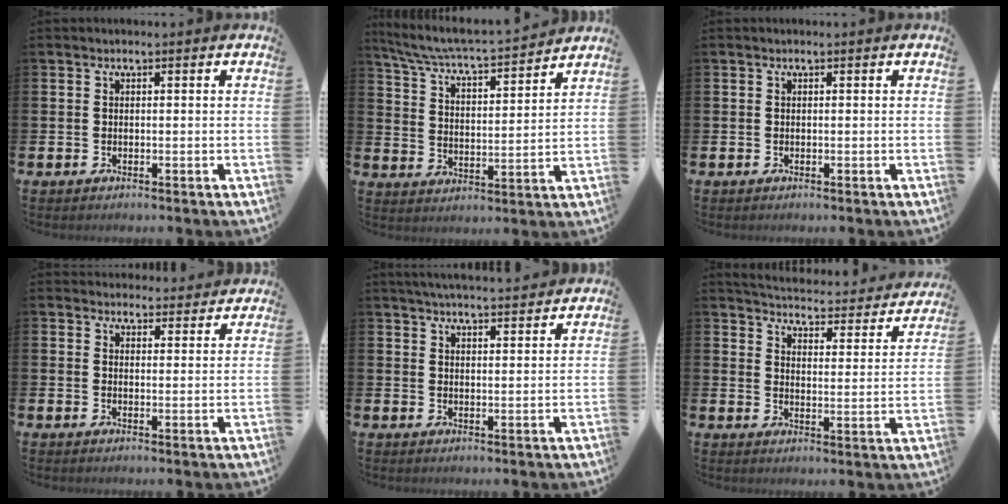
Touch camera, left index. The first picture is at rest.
{"total": 6.1, "force": [5.8, 0.3, 1.6], "torque": [-0.065, -0.049, 0.097]}
{"total": 0.0}
{"total": 3.6, "force": [3.4, 0.9, -0.2], "torque": [0.003, -0.019, 0.062]}
{"total": 4.1, "force": [4.0, -0.2, 0.3], "torque": [-0.011, -0.022, 0.072]}
{"total": 4.2, "force": [4.1, 0.4, 0.8], "torque": [-0.035, -0.038, 0.065]}